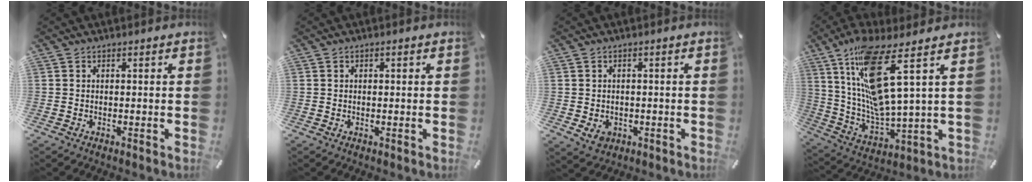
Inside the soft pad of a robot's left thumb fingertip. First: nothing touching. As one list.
[{"total": 0.7, "force": [0.1, 0.4, 0.5], "torque": [-0.011, 0.003, 0.000]}, {"total": 3.4, "force": [-0.9, 2.8, 1.6], "torque": [-0.023, 0.001, -0.018]}, {"total": 15.8, "force": [8.0, 2.7, 13.4], "torque": [-0.290, -0.039, 0.124]}]